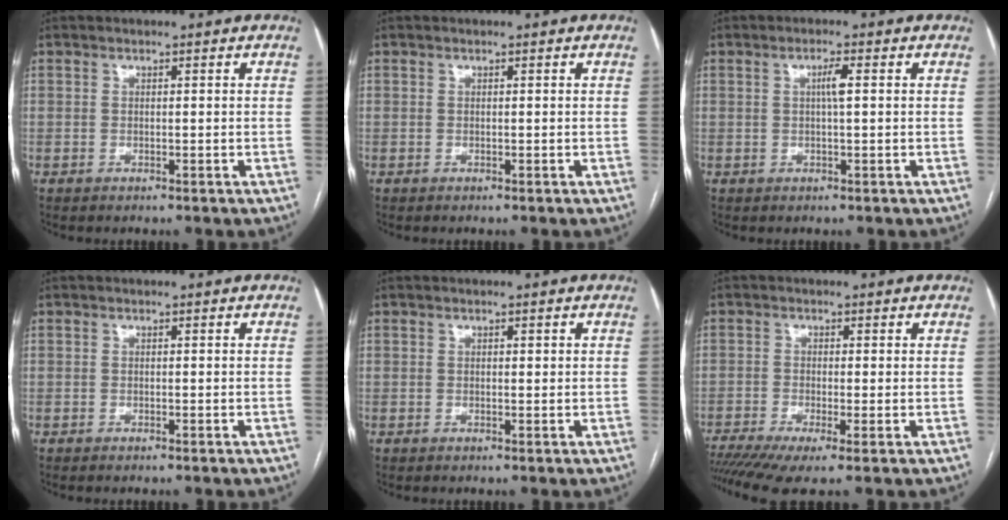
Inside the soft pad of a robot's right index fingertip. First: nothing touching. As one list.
[{"total": 0.0}, {"total": 2.4, "force": [0.5, 0.0, 2.3], "torque": [-0.042, 0.001, 0.007]}, {"total": 0.5, "force": [-0.5, 0.0, 0.2], "torque": [-0.002, -0.001, -0.008]}, {"total": 0.5, "force": [0.2, 0.3, 0.4], "torque": [-0.003, 0.001, 0.002]}, {"total": 8.0, "force": [-5.0, 1.4, 6.1], "torque": [-0.115, -0.010, -0.089]}]